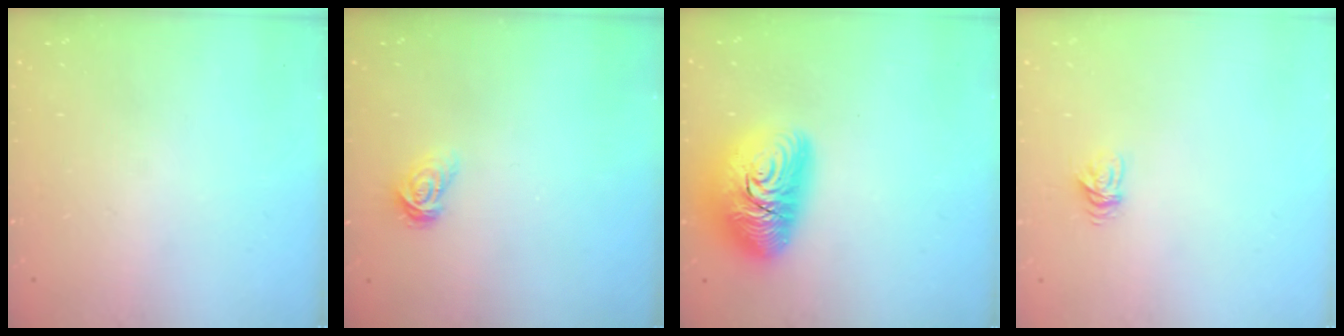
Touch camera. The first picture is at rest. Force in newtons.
{"total": 4.7, "press": 4.7, "slide": 0.4}
{"total": 17.9, "press": 17.8, "slide": 1.4}
{"total": 4.3, "press": 4.3, "slide": 0.5}